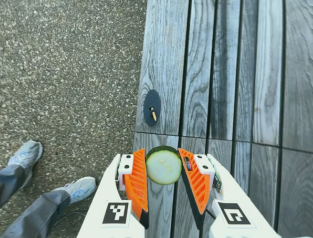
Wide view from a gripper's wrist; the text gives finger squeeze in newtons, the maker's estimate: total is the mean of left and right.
{"total": 10.7, "left": 10.6, "right": 10.9}